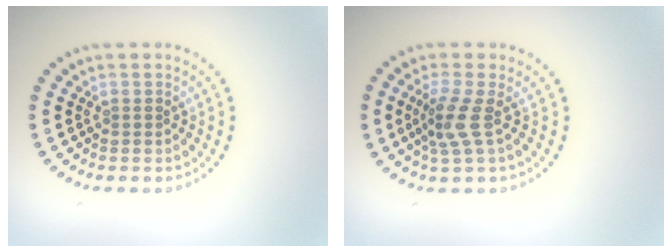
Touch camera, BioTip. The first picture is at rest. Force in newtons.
{"total": 2.7, "press": 2.1, "slide": 1.7}